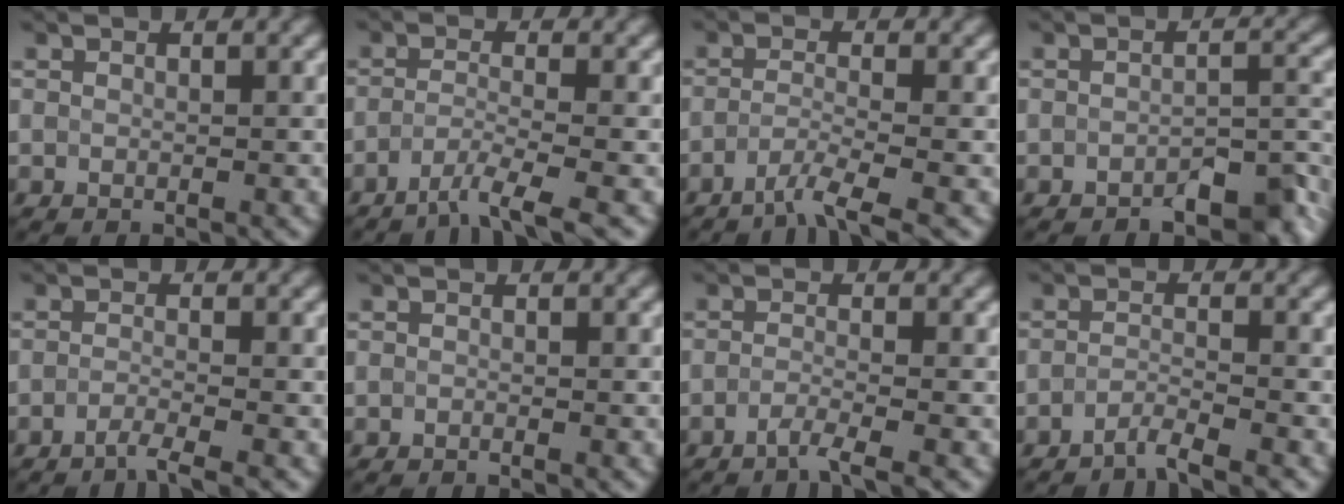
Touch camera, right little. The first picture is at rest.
{"total": 3.3, "force": [-2.9, 0.0, 1.6], "torque": [-0.030, -0.003, -0.063]}
{"total": 3.0, "force": [-2.6, -0.1, 1.3], "torque": [-0.027, -0.004, -0.059]}
{"total": 4.6, "force": [-4.0, 1.2, 1.9], "torque": [-0.025, 0.004, -0.056]}
{"total": 2.2, "force": [-2.1, -0.2, 0.4], "torque": [-0.004, -0.001, -0.050]}
{"total": 0.9, "force": [-0.9, 0.0, -0.1], "torque": [0.003, -0.008, -0.015]}
{"total": 2.2, "force": [-2.1, -0.2, 0.6], "torque": [-0.010, -0.001, -0.049]}
{"total": 2.4, "force": [-2.4, -0.3, 0.0], "torque": [0.002, 0.001, -0.052]}